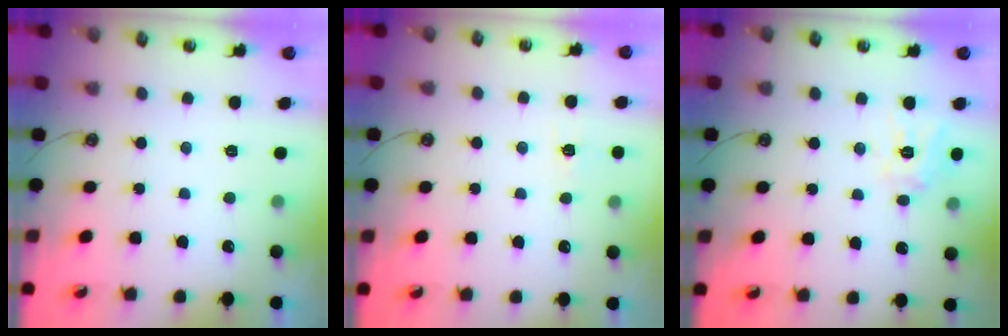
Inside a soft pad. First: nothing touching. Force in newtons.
{"total": 4.9, "press": 4.9, "slide": 0.5}
{"total": 10.3, "press": 10.2, "slide": 0.9}